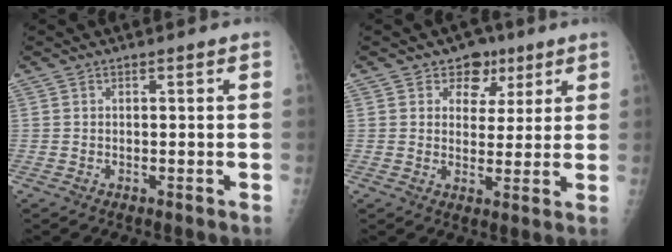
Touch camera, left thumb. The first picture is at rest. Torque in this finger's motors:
{"motor_torque": [0.44, 0.58, -0.12, -0.18, 0.01]}